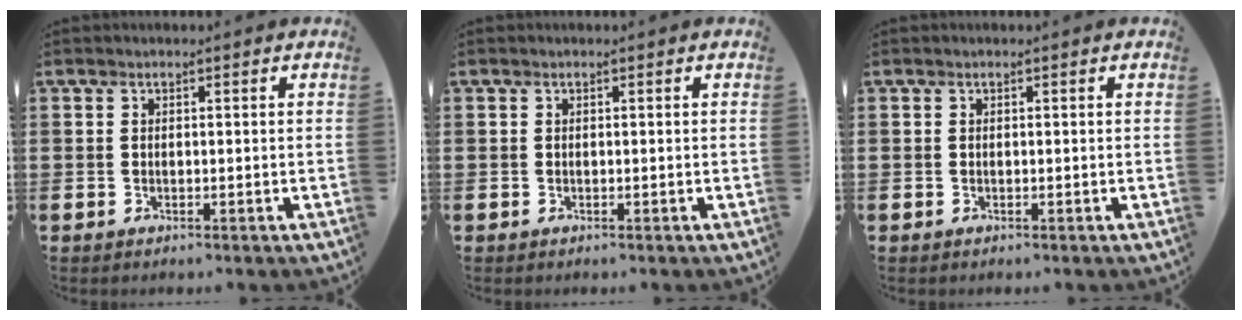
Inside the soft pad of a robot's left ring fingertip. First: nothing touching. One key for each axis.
{"total": 0.0}
{"total": 0.0}